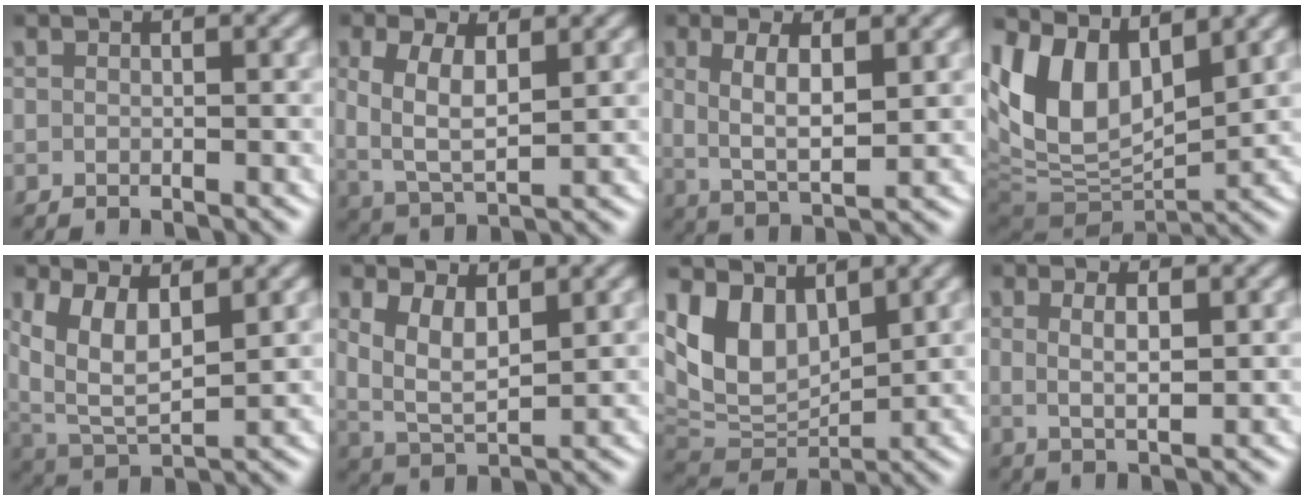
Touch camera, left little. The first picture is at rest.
{"total": 5.6, "force": [0.5, 3.7, 4.1], "torque": [-0.094, -0.023, 0.022]}
{"total": 5.1, "force": [0.5, 2.6, 4.4], "torque": [-0.087, -0.014, 0.018]}
{"total": 12.7, "force": [1.1, 9.1, 8.8], "torque": [-0.181, -0.025, 0.031]}
{"total": 7.4, "force": [1.2, 5.8, 4.5], "torque": [-0.123, -0.029, 0.027]}
{"total": 6.2, "force": [0.9, 4.8, 3.9], "torque": [-0.097, -0.022, 0.020]}
{"total": 10.9, "force": [1.1, 8.7, 6.6], "torque": [-0.145, -0.023, 0.028]}
{"total": 3.4, "force": [0.6, 1.4, 3.1], "torque": [-0.049, -0.005, 0.016]}